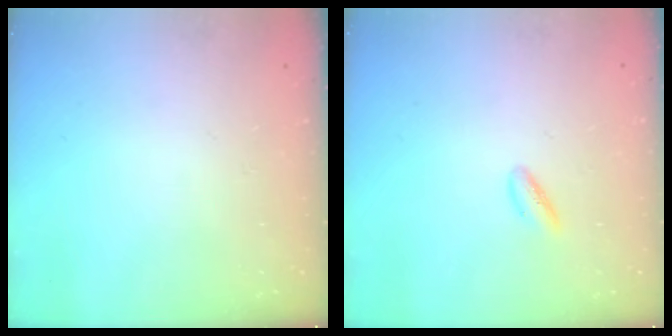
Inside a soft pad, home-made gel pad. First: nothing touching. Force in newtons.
{"total": 3.1, "press": 3.0, "slide": 0.9}